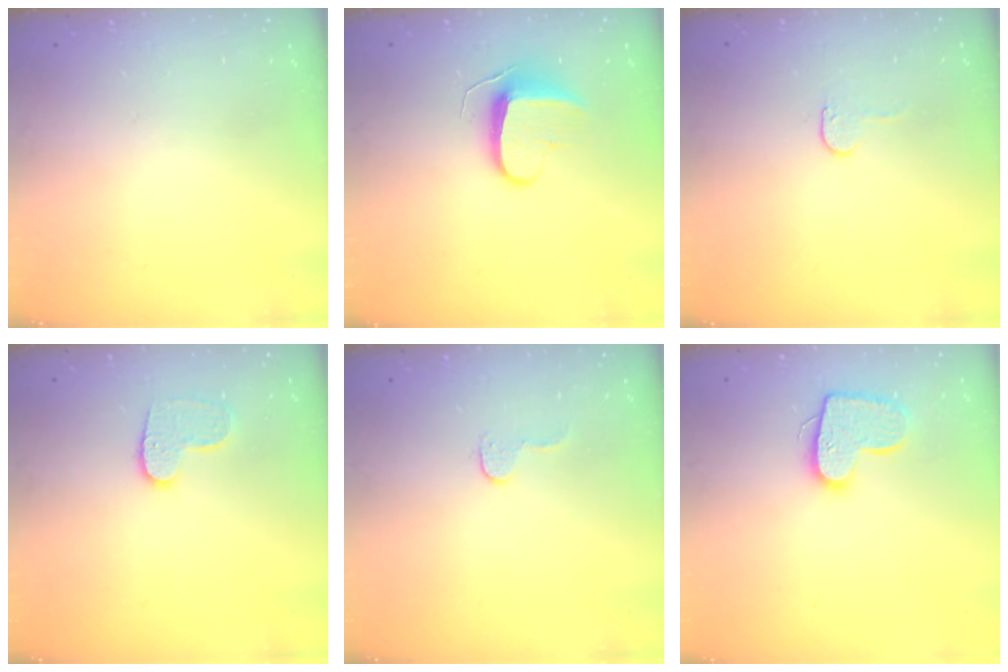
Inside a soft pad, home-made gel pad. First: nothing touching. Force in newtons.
{"total": 9.1, "press": 9.1, "slide": 0.0}
{"total": 4.5, "press": 4.5, "slide": 0.5}
{"total": 8.2, "press": 8.2, "slide": 0.2}
{"total": 5.7, "press": 5.7, "slide": 0.2}
{"total": 13.0, "press": 13.0, "slide": 0.9}